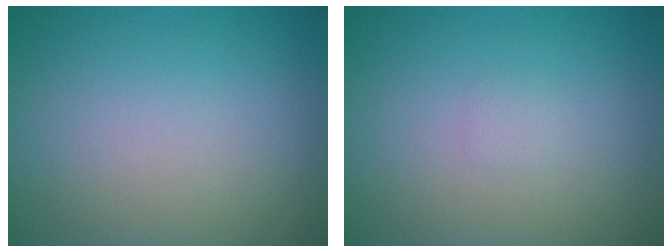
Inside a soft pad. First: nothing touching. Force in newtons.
{"total": 0.5, "press": 0.5, "slide": 0.0}